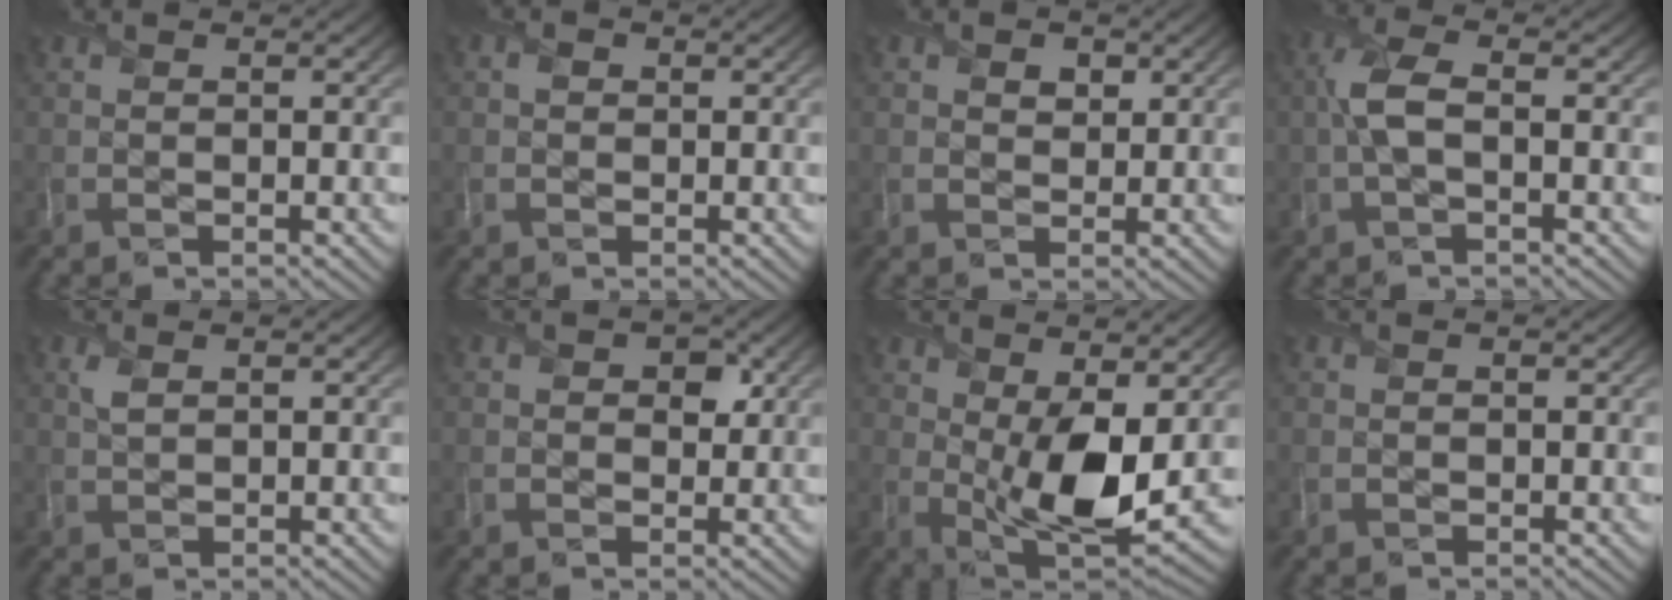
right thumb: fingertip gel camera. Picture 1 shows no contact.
{"total": 1.0, "force": [0.2, 1.0, 0.3], "torque": [-0.005, 0.001, 0.000]}
{"total": 1.9, "force": [1.0, 1.4, 0.8], "torque": [-0.011, -0.005, 0.018]}
{"total": 4.1, "force": [-0.3, 1.5, 3.8], "torque": [-0.092, 0.008, -0.012]}
{"total": 1.5, "force": [0.7, 0.7, 1.1], "torque": [-0.032, 0.001, 0.016]}
{"total": 2.3, "force": [0.8, 1.8, 1.1], "torque": [-0.013, -0.007, 0.007]}
{"total": 10.5, "force": [0.8, 4.8, 9.3], "torque": [-0.180, -0.013, 0.022]}
{"total": 0.0}